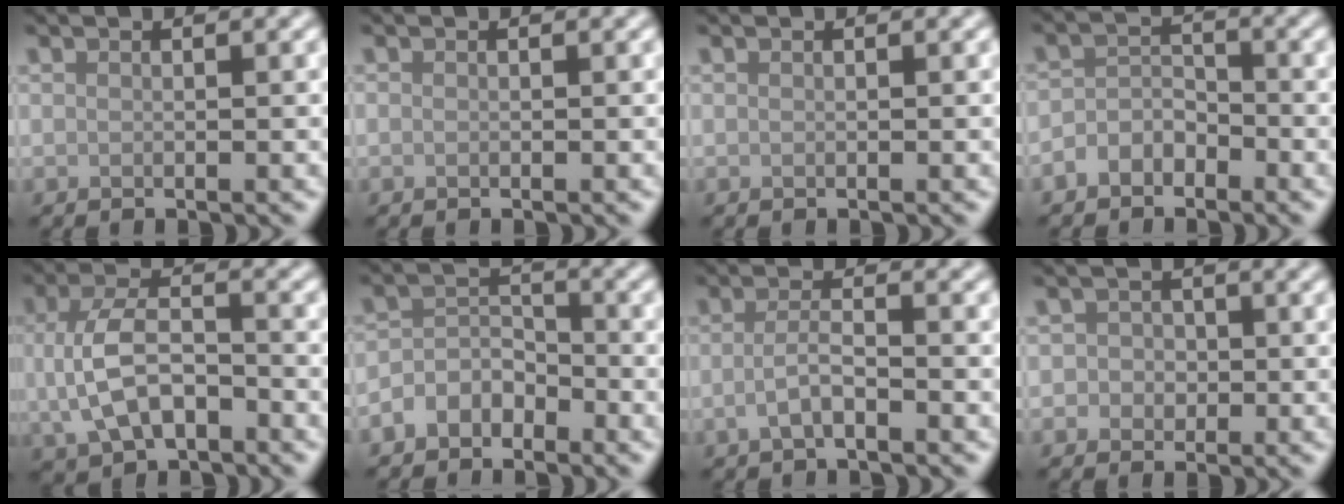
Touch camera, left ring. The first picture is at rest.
{"total": 0.0}
{"total": 0.0}
{"total": 2.2, "force": [-1.5, 1.4, 0.7], "torque": [-0.013, 0.009, -0.030]}
{"total": 6.5, "force": [-1.1, 4.0, 5.0], "torque": [-0.112, -0.004, -0.022]}
{"total": 2.8, "force": [-1.9, 1.8, 1.0], "torque": [-0.017, 0.009, -0.041]}
{"total": 2.2, "force": [-0.8, 0.8, 1.8], "torque": [-0.039, 0.001, -0.022]}
{"total": 2.3, "force": [0.0, 2.1, 0.8], "torque": [0.009, 0.003, -0.017]}